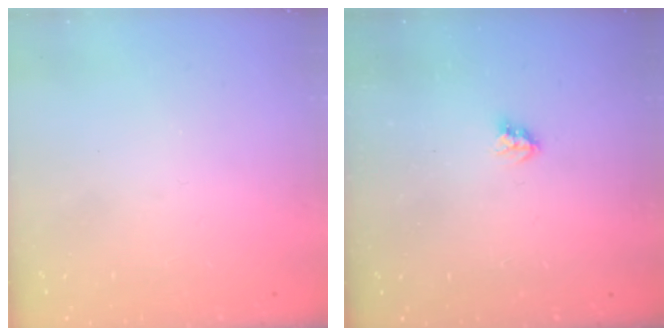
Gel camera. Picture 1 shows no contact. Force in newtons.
{"total": 3.6, "press": 3.6, "slide": 0.4}